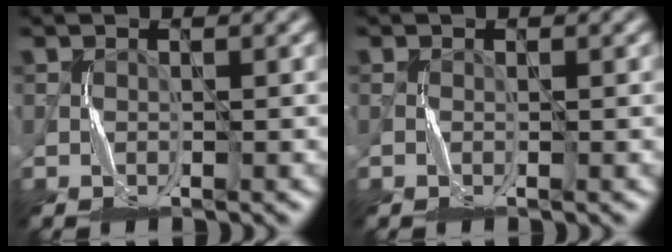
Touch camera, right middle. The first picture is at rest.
{"total": 0.0}